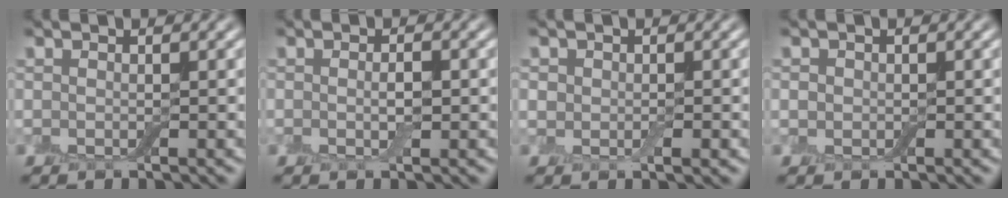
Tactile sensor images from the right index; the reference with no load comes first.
{"total": 1.3, "force": [-0.2, 0.4, 1.2], "torque": [-0.022, -0.004, -0.003]}
{"total": 1.5, "force": [-0.1, 1.2, 0.8], "torque": [-0.009, -0.006, -0.001]}
{"total": 0.7, "force": [-0.1, 0.7, 0.1], "torque": [0.001, -0.003, -0.002]}